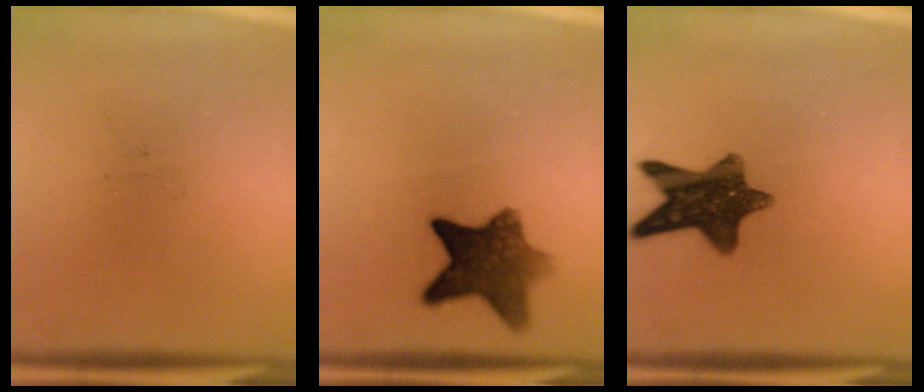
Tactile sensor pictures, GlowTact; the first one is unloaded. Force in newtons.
{"total": 9.4}
{"total": 11.4}